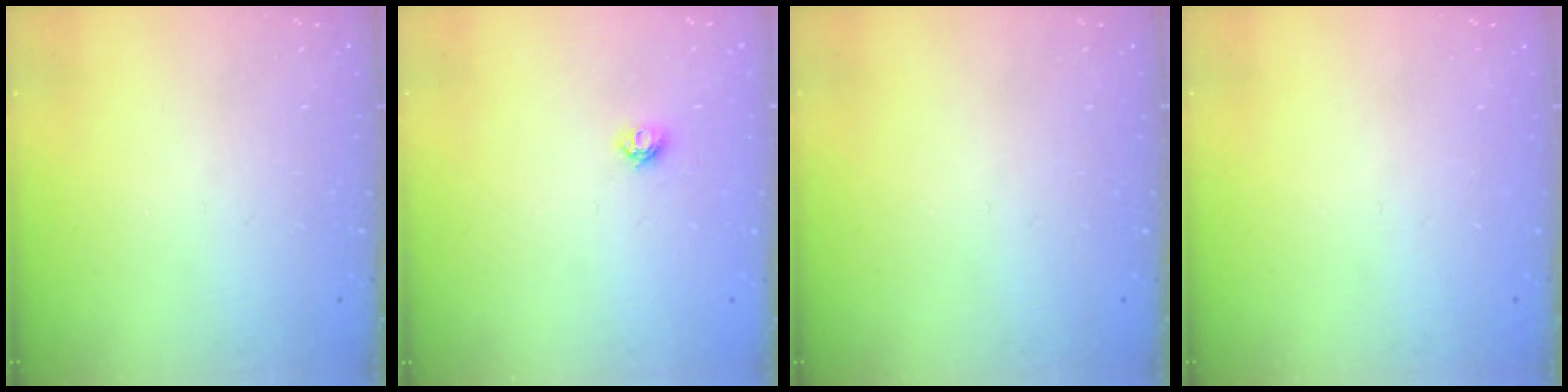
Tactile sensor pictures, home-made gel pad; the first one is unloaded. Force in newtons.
{"total": 3.5, "press": 3.4, "slide": 0.4}
{"total": 0.0}
{"total": 0.0}